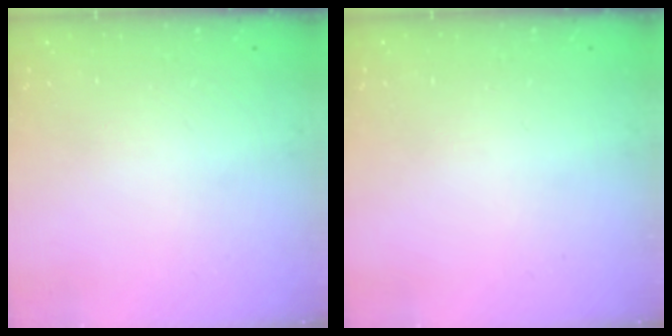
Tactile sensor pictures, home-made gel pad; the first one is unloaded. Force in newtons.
{"total": 0.0}